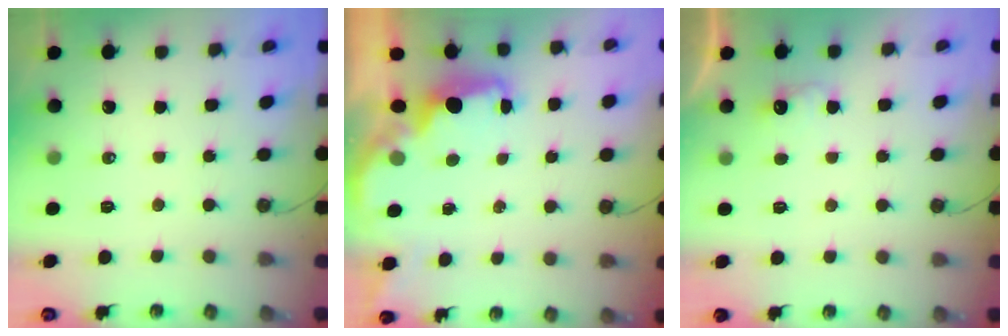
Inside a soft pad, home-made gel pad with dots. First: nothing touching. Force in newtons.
{"total": 2.0, "press": 1.8, "slide": 0.8}
{"total": 4.3, "press": 4.3, "slide": 0.8}